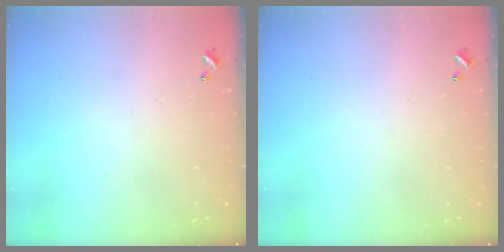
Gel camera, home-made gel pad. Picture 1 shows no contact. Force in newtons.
{"total": 0.0}